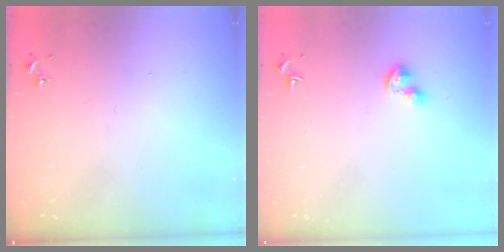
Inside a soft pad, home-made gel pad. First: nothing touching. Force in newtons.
{"total": 4.3, "press": 4.3, "slide": 0.5}